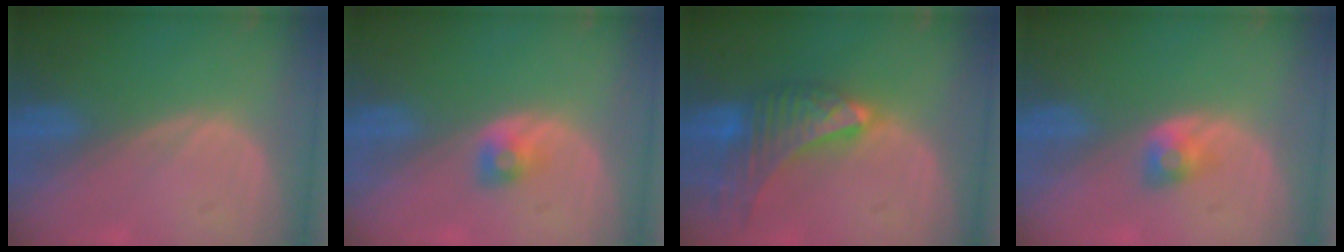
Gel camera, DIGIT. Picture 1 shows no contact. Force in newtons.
{"total": 2.0, "press": 2.0, "slide": 0.3}
{"total": 9.6, "press": 8.5, "slide": 4.4}
{"total": 2.6, "press": 2.3, "slide": 1.1}